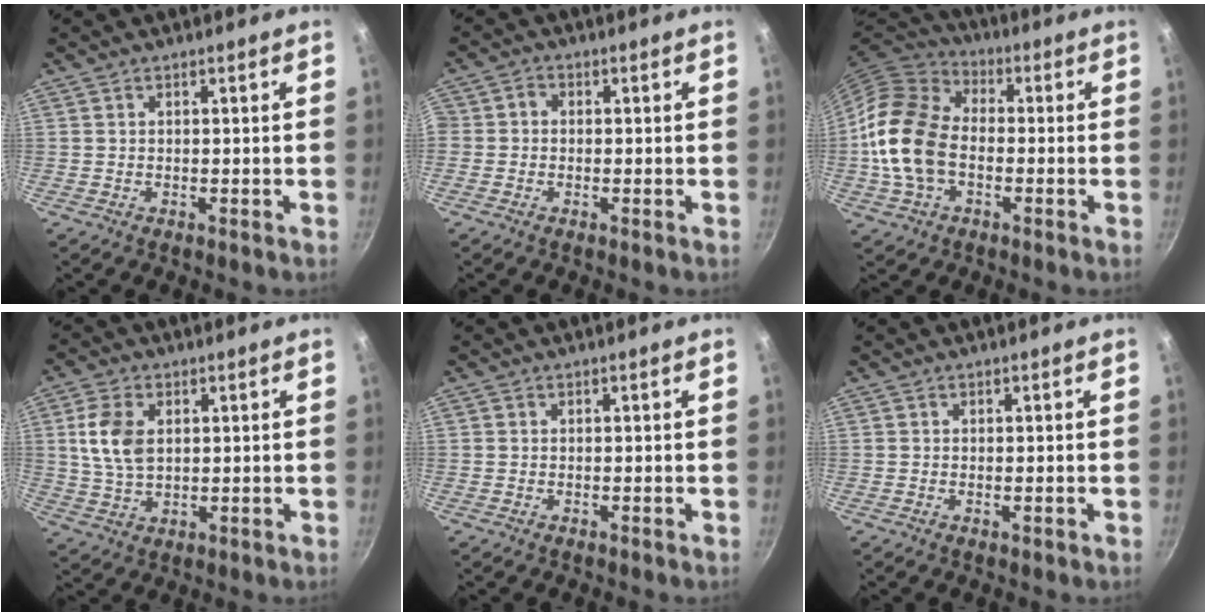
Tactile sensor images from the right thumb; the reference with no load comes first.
{"total": 2.5, "force": [-0.6, 2.2, 0.9], "torque": [-0.010, 0.008, -0.022]}
{"total": 16.0, "force": [-2.1, 11.0, 11.5], "torque": [-0.200, 0.027, -0.055]}
{"total": 8.5, "force": [1.9, 5.4, 6.2], "torque": [-0.112, -0.005, 0.038]}
{"total": 0.0}
{"total": 0.6, "force": [-0.1, 0.2, 0.6], "torque": [-0.010, -0.001, -0.002]}